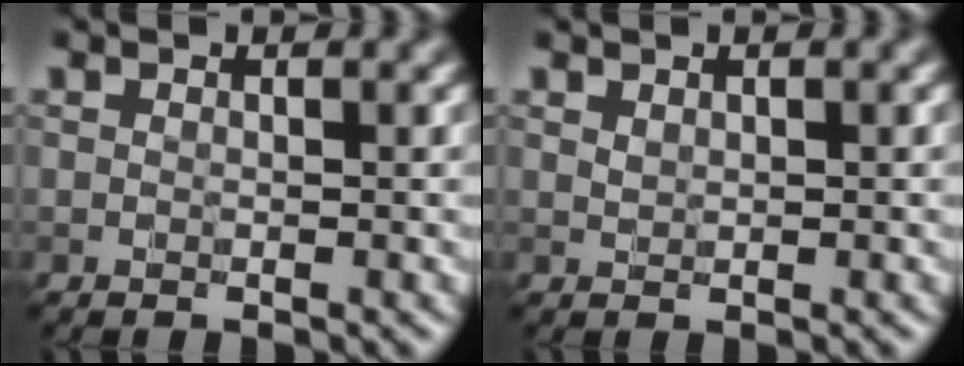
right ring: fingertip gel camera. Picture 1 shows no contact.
{"total": 0.5, "force": [0.5, 0.2, 0.2], "torque": [-0.006, 0.000, 0.012]}